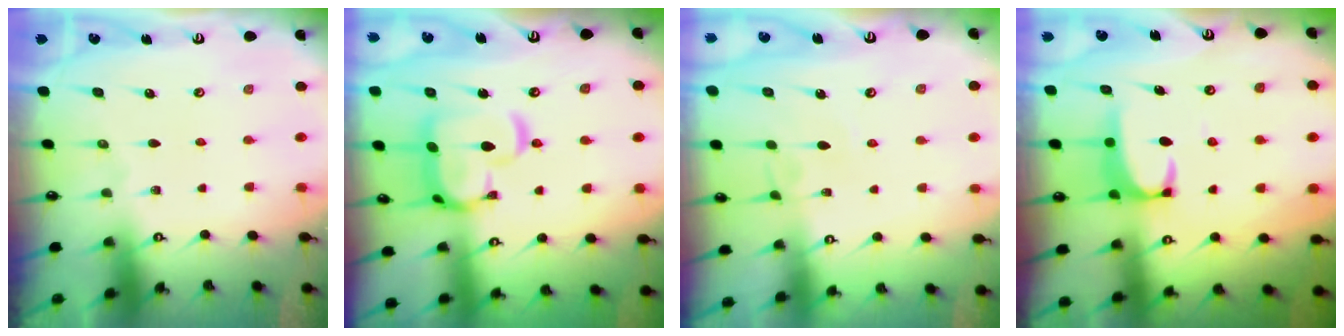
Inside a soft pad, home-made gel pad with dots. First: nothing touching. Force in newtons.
{"total": 9.0, "press": 9.0, "slide": 0.9}
{"total": 1.3, "press": 1.3, "slide": 0.5}
{"total": 2.0, "press": 2.0, "slide": 0.3}